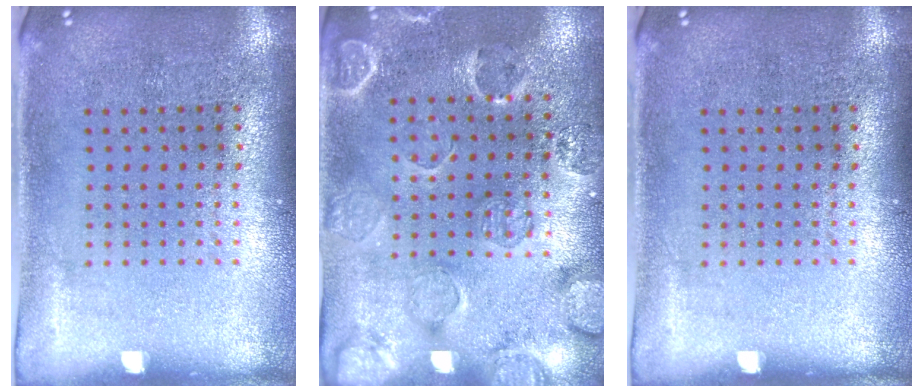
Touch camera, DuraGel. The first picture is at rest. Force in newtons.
{"total": 2.6, "press": 2.0, "slide": 1.7}
{"total": 0.0}